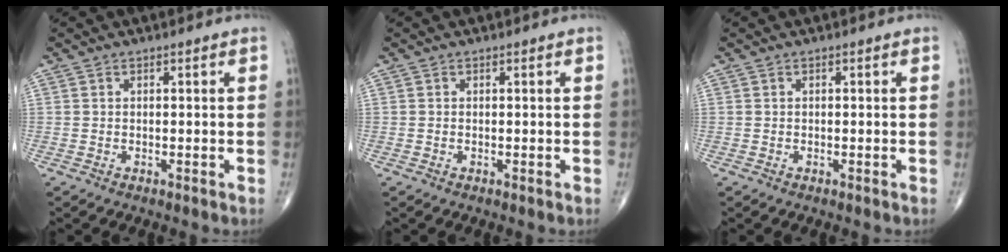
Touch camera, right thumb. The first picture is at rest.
{"total": 0.0}
{"total": 0.0}